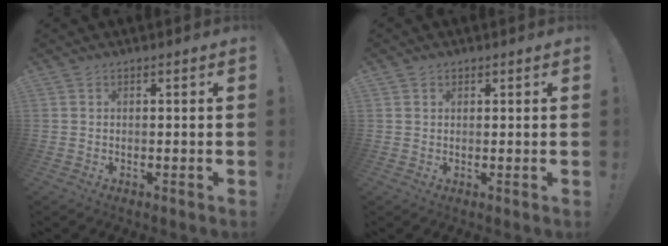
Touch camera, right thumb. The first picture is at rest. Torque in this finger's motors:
{"motor_torque": [-0.04, -0.49, -0.30, 0.21, -0.06]}